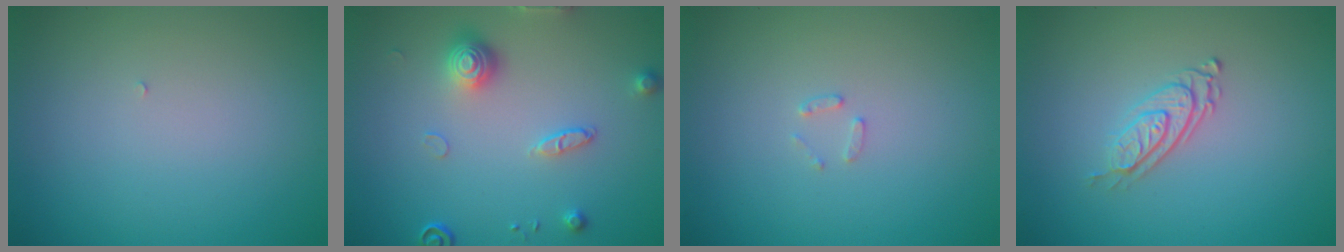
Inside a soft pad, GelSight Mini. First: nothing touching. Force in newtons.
{"total": 3.0, "press": 2.8, "slide": 1.1}
{"total": 0.9, "press": 0.9, "slide": 0.2}
{"total": 2.8, "press": 2.0, "slide": 2.0}